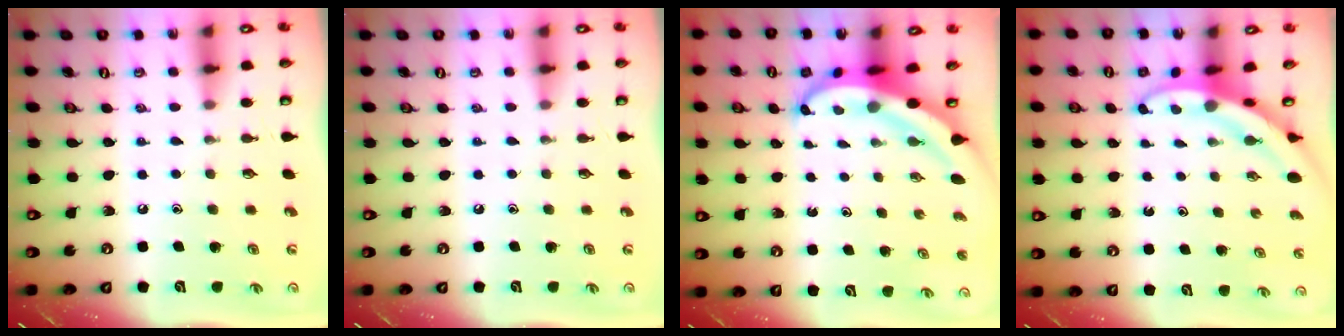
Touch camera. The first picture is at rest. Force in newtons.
{"total": 0.0}
{"total": 5.8, "press": 5.7, "slide": 0.7}
{"total": 3.3, "press": 3.3, "slide": 0.3}